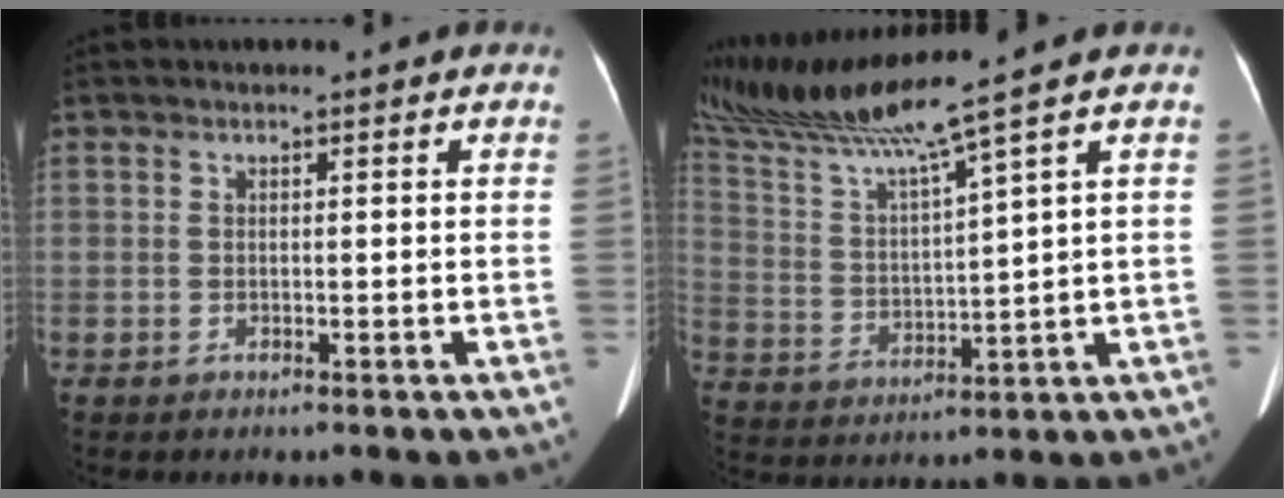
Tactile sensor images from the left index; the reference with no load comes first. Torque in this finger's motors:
{"motor_torque": [-0.43, -0.60, -0.01, 0.02]}